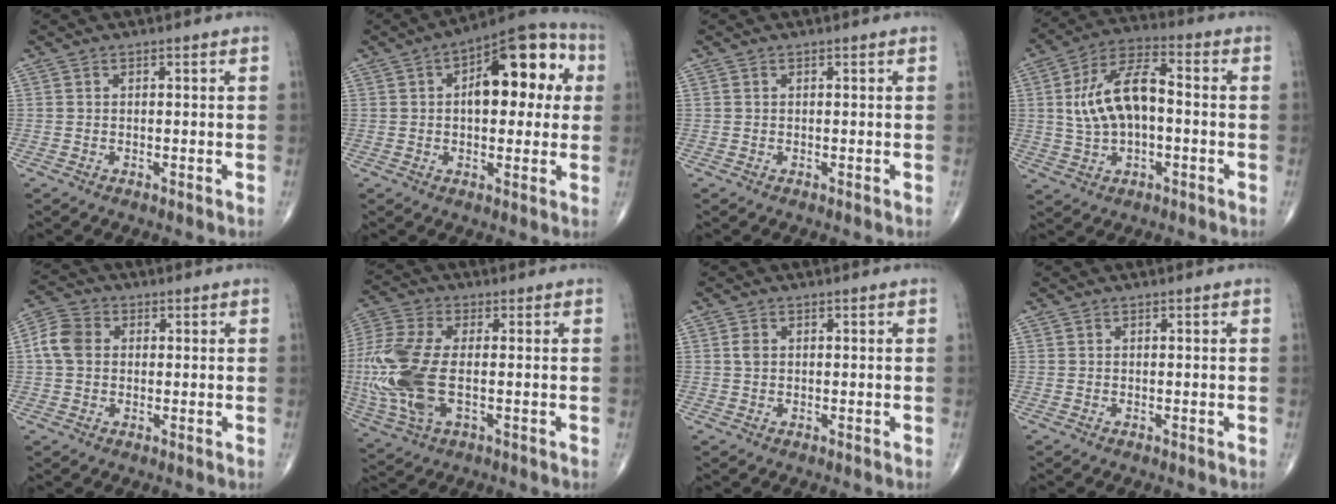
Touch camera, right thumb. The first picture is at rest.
{"total": 16.8, "force": [3.4, 8.2, 14.2], "torque": [-0.157, 0.027, 0.041]}
{"total": 0.0}
{"total": 13.1, "force": [0.3, 6.8, 11.2], "torque": [-0.206, 0.029, 0.000]}
{"total": 6.2, "force": [0.7, 4.9, 3.8], "torque": [-0.074, 0.015, 0.006]}
{"total": 17.9, "force": [-1.8, 8.9, 15.4], "torque": [-0.393, -0.008, -0.028]}
{"total": 1.5, "force": [0.3, 1.1, 1.0], "torque": [-0.017, 0.000, 0.005]}
{"total": 0.0}